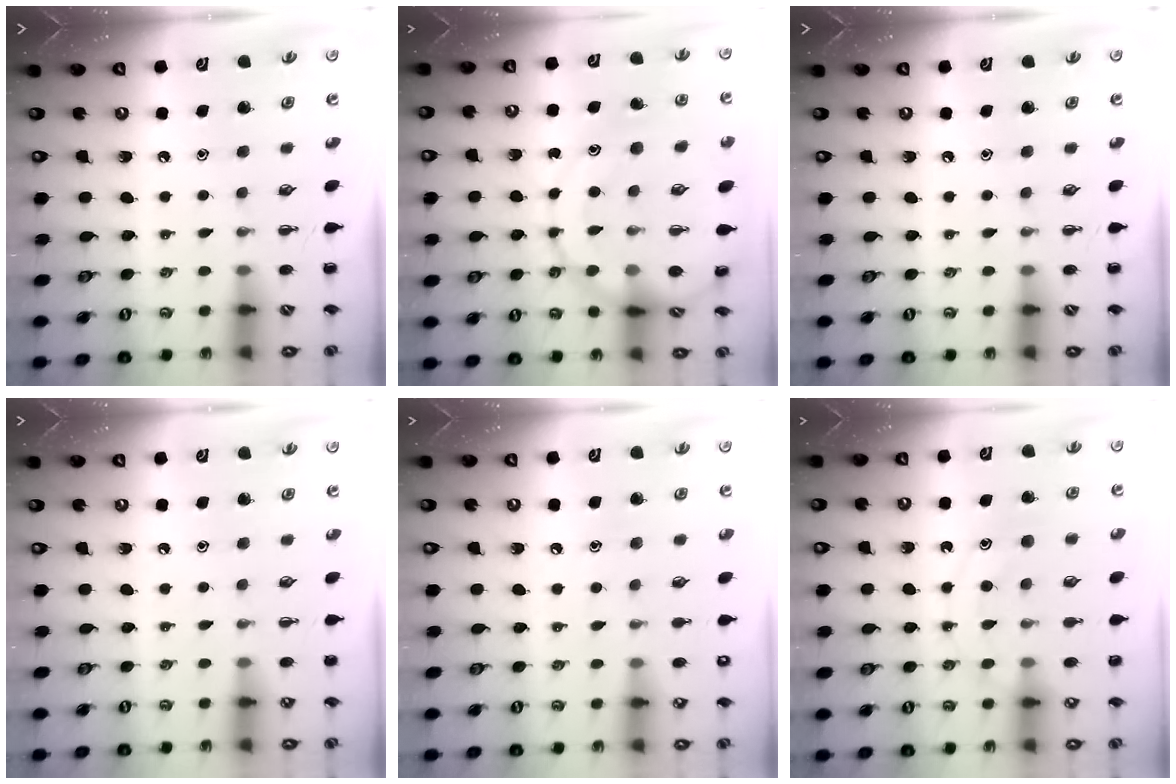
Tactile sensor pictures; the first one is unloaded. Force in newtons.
{"total": 13.9, "press": 13.8, "slide": 1.1}
{"total": 0.0}
{"total": 3.9, "press": 3.6, "slide": 1.4}
{"total": 6.6, "press": 6.5, "slide": 1.2}
{"total": 12.8, "press": 12.7, "slide": 1.0}